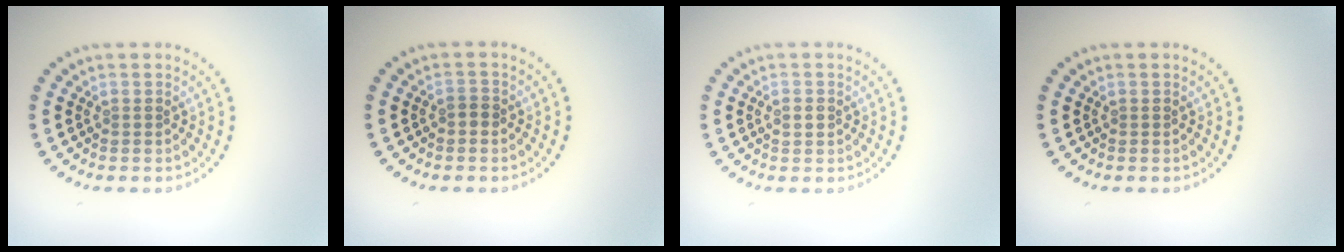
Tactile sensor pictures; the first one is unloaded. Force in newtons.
{"total": 0.7, "press": 0.7, "slide": 0.3}
{"total": 0.8, "press": 0.8, "slide": 0.0}
{"total": 0.0}